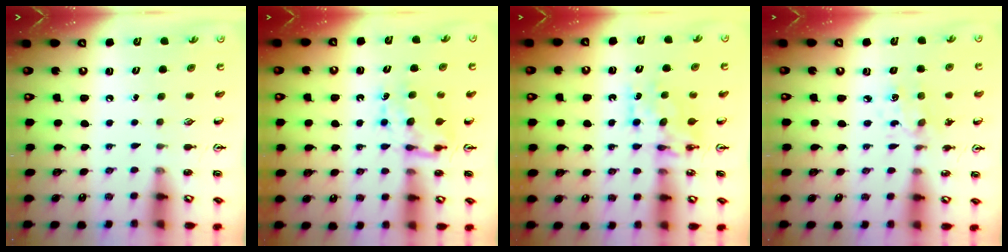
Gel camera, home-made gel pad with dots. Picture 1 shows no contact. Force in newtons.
{"total": 7.1, "press": 7.1, "slide": 0.1}
{"total": 7.9, "press": 7.9, "slide": 0.5}
{"total": 2.6, "press": 2.4, "slide": 0.9}